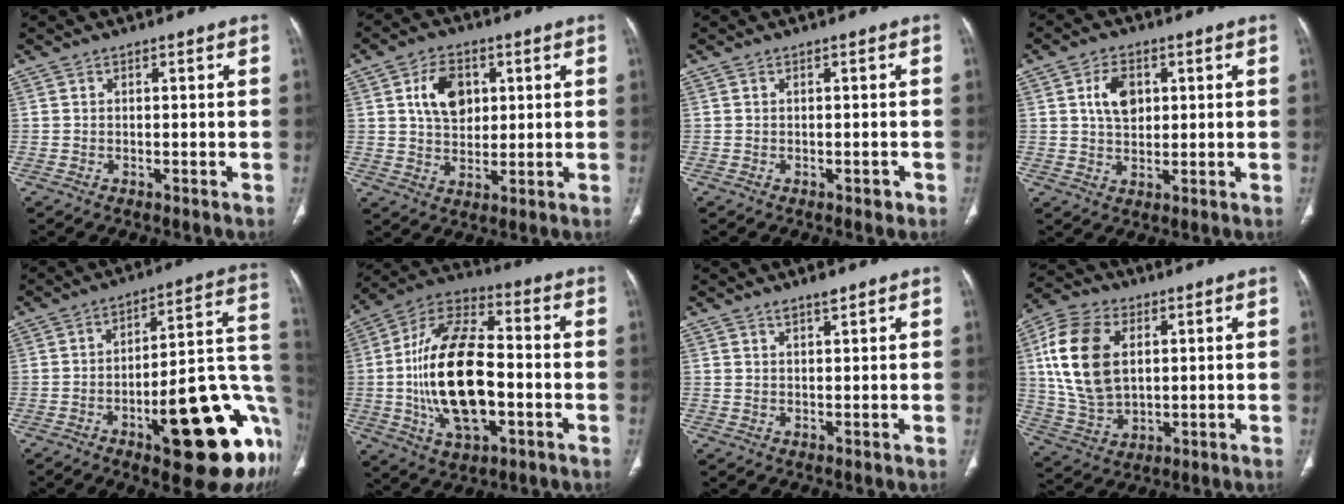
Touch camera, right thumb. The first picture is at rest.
{"total": 8.6, "force": [2.6, 6.1, 5.6], "torque": [-0.067, -0.009, 0.046]}
{"total": 1.0, "force": [-0.5, 0.5, 0.6], "torque": [-0.005, -0.001, -0.006]}
{"total": 6.4, "force": [1.8, 4.2, 4.4], "torque": [-0.062, -0.006, 0.031]}
{"total": 26.1, "force": [-8.6, 8.0, 23.2], "torque": [-0.227, 0.038, -0.108]}
{"total": 21.4, "force": [-2.5, 10.8, 18.2], "torque": [-0.329, 0.025, -0.043]}
{"total": 2.2, "force": [1.8, 0.5, 1.1], "torque": [-0.011, -0.009, 0.032]}
{"total": 16.4, "force": [3.8, 10.5, 12.0], "torque": [-0.226, -0.003, 0.077]}